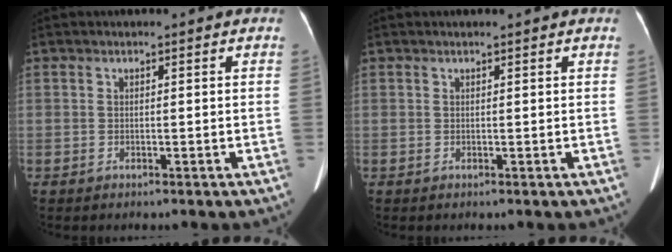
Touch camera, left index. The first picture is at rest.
{"total": 1.0, "force": [0.9, 0.1, 0.5], "torque": [-0.007, 0.015, 0.015]}